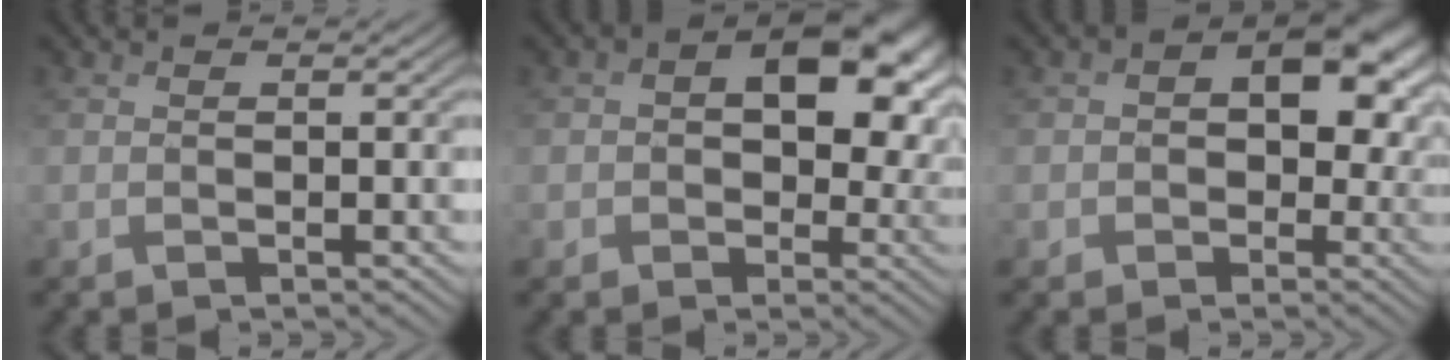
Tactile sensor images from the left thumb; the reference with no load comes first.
{"total": 11.5, "force": [2.4, 8.0, 7.9], "torque": [-0.122, -0.012, 0.046]}
{"total": 9.7, "force": [1.5, 7.3, 6.2], "torque": [-0.088, -0.006, 0.020]}